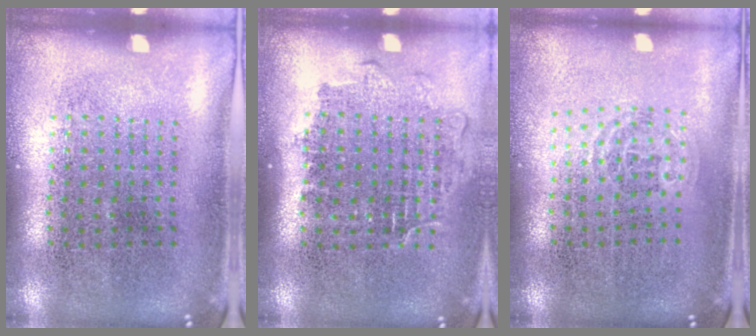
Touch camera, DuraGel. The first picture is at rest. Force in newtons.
{"total": 1.2, "press": 1.0, "slide": 0.6}
{"total": 0.8, "press": 0.6, "slide": 0.6}